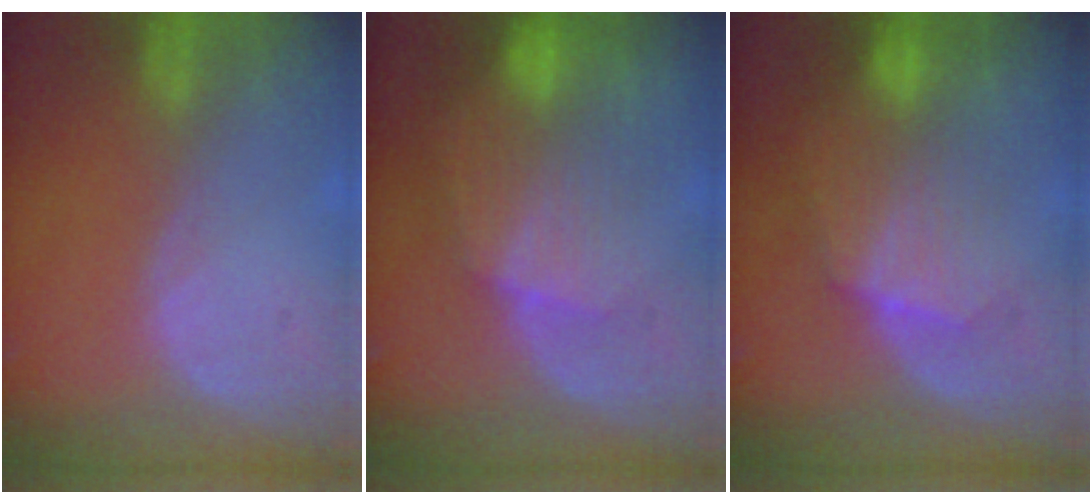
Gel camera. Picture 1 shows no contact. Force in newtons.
{"total": 8.6, "press": 8.0, "slide": 3.2}
{"total": 7.1, "press": 7.0, "slide": 0.9}